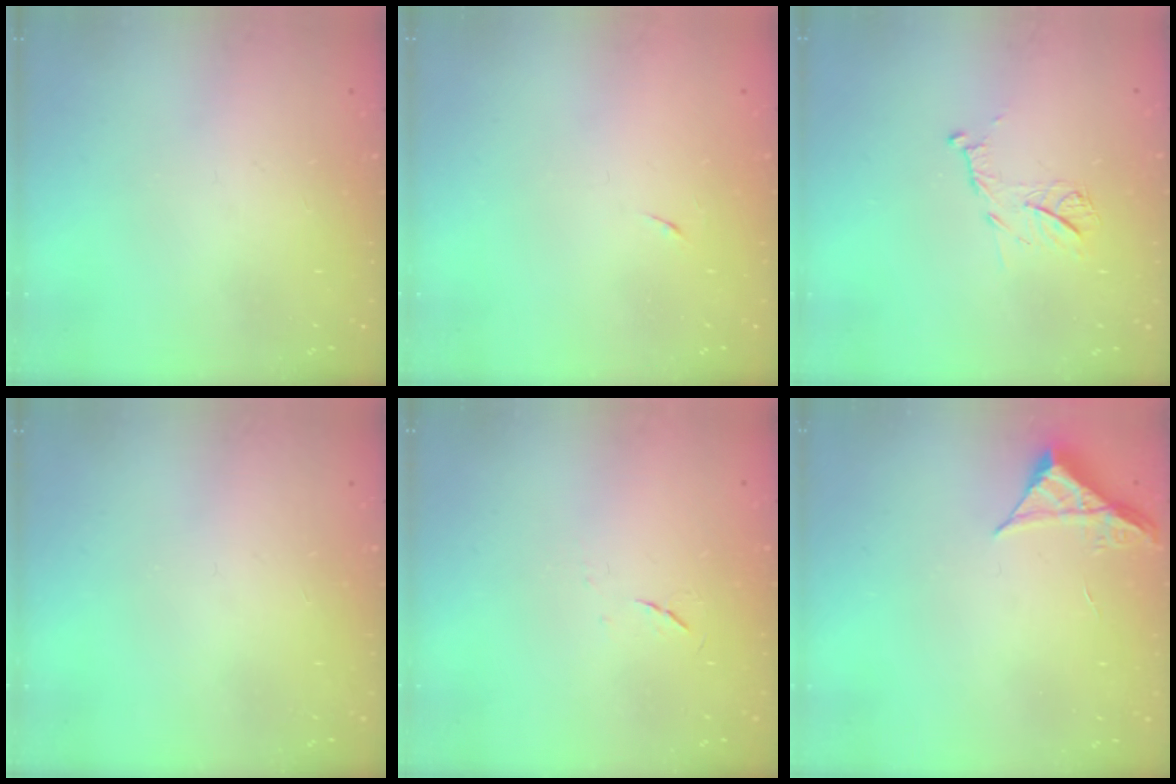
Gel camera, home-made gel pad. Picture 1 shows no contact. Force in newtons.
{"total": 3.8, "press": 3.7, "slide": 0.8}
{"total": 10.1, "press": 10.1, "slide": 0.5}
{"total": 0.0}
{"total": 3.6, "press": 3.6, "slide": 0.6}
{"total": 4.1, "press": 4.1, "slide": 0.5}